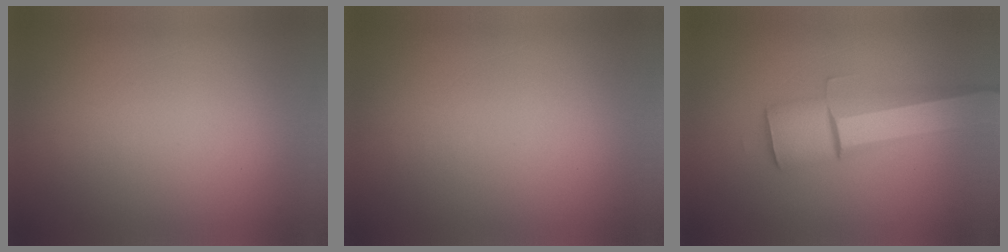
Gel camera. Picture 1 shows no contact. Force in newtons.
{"total": 1.4}
{"total": 5.2}